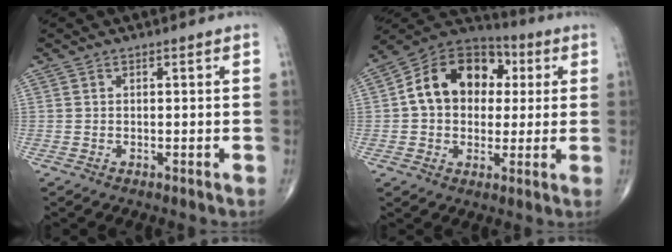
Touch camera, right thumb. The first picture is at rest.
{"total": 16.4, "force": [2.5, 12.3, 10.6], "torque": [-0.139, 0.025, 0.032]}